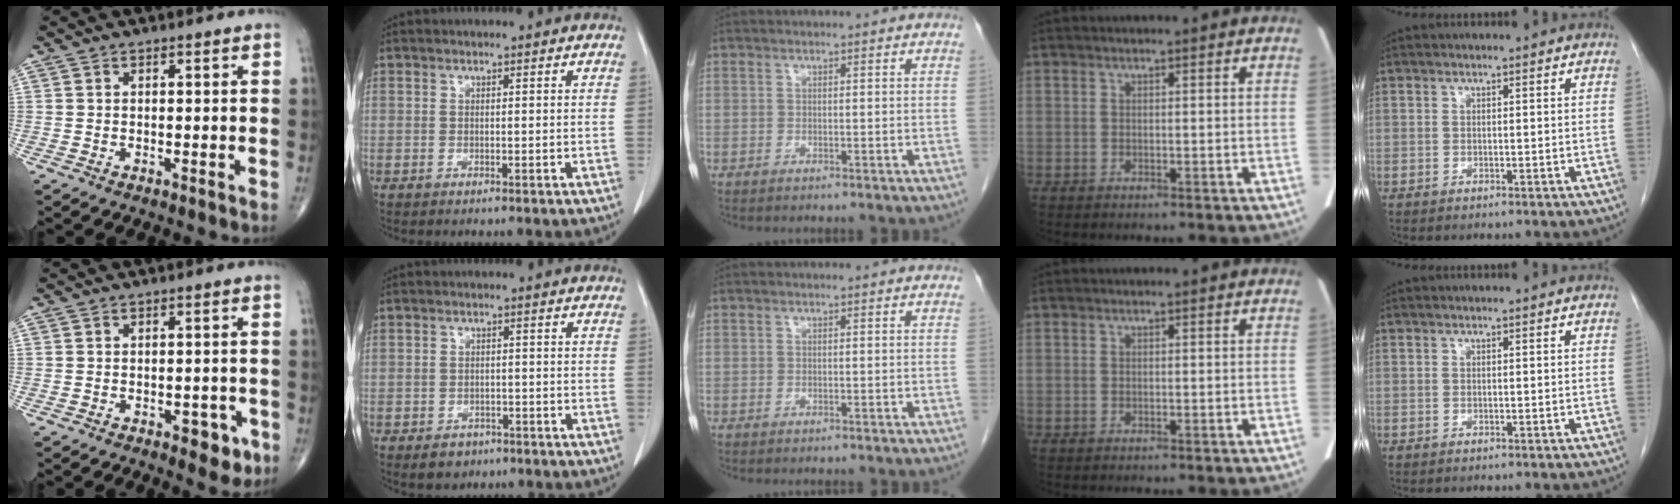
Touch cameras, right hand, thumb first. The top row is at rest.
{"thumb": {"total": 4.6, "force": [-2.1, 2.5, 3.3], "torque": [-0.020, 0.008, -0.023]}, "index": {"total": 3.1, "force": [-1.9, 2.3, 0.9], "torque": [-0.011, 0.006, -0.020]}}